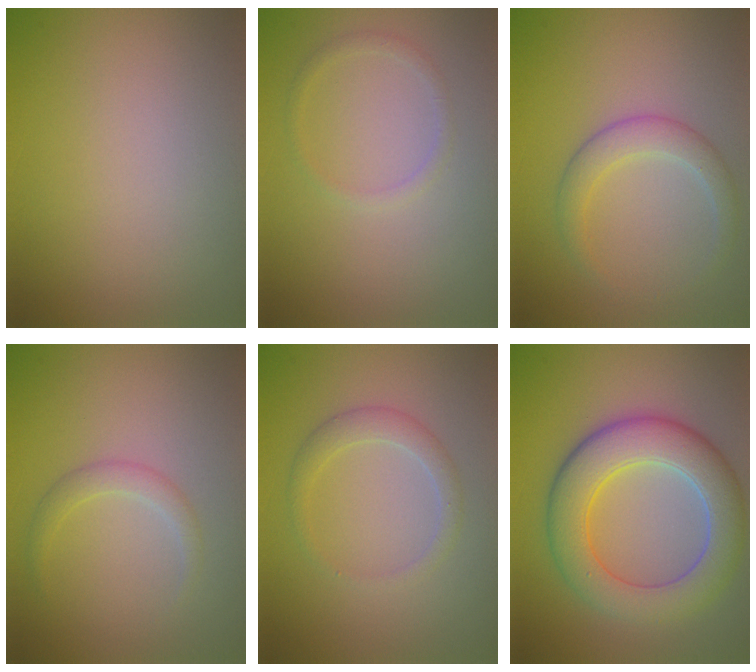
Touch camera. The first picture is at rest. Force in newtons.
{"total": 1.0, "press": 1.0, "slide": 0.0}
{"total": 2.6, "press": 2.6, "slide": 0.1}
{"total": 1.5, "press": 1.5, "slide": 0.0}
{"total": 1.9, "press": 1.9, "slide": 0.0}
{"total": 7.4, "press": 7.4, "slide": 0.4}